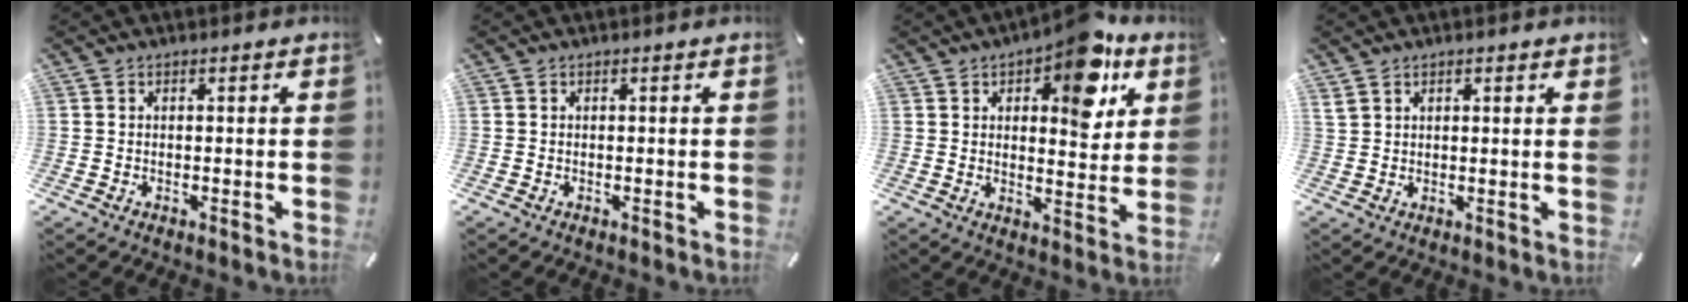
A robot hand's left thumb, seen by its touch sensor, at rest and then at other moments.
{"total": 0.0}
{"total": 13.8, "force": [8.0, 6.6, 9.1], "torque": [-0.103, -0.047, 0.131]}
{"total": 1.9, "force": [1.4, 0.8, 1.0], "torque": [-0.022, -0.001, 0.026]}